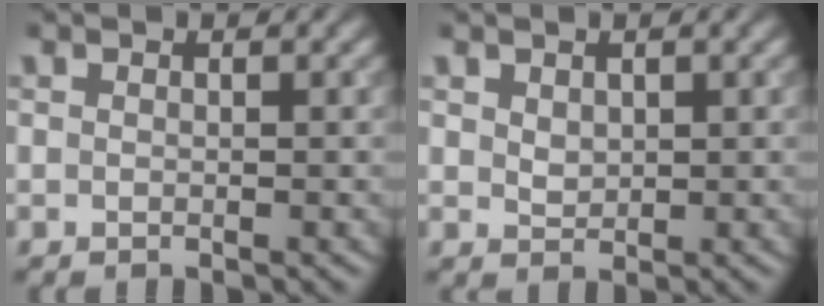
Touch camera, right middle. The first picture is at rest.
{"total": 1.2, "force": [0.5, 0.9, 0.6], "torque": [-0.011, -0.002, 0.015]}